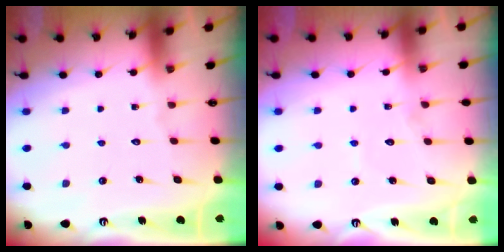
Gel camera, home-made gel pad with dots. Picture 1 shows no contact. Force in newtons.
{"total": 3.9, "press": 3.9, "slide": 0.3}